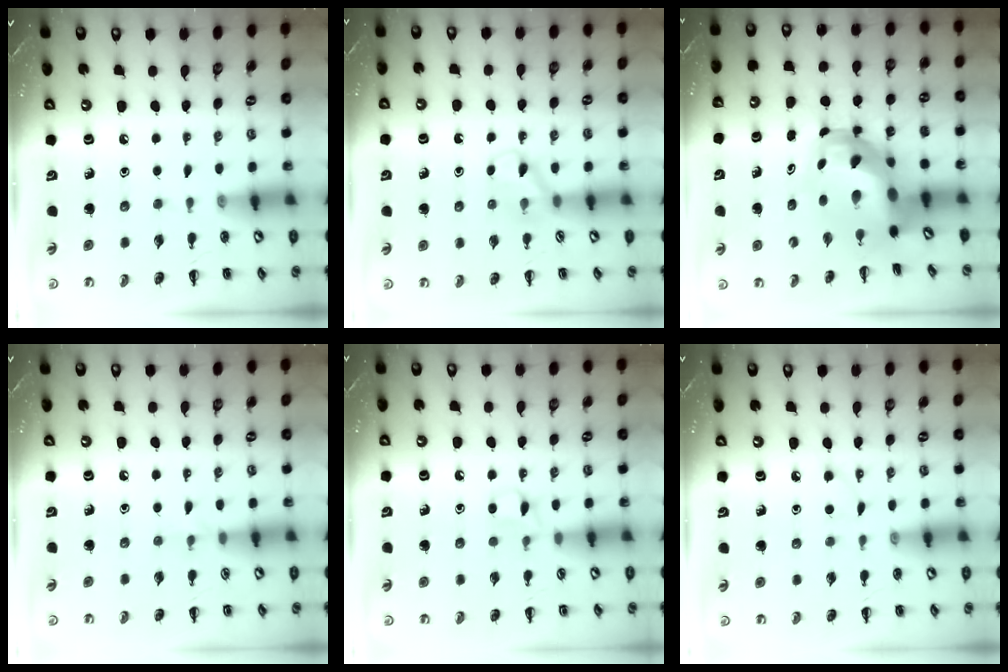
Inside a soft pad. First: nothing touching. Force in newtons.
{"total": 3.8, "press": 3.6, "slide": 1.4}
{"total": 7.0, "press": 6.7, "slide": 2.1}
{"total": 4.1, "press": 3.9, "slide": 1.5}
{"total": 3.4, "press": 3.3, "slide": 1.0}
{"total": 2.2, "press": 2.0, "slide": 0.8}